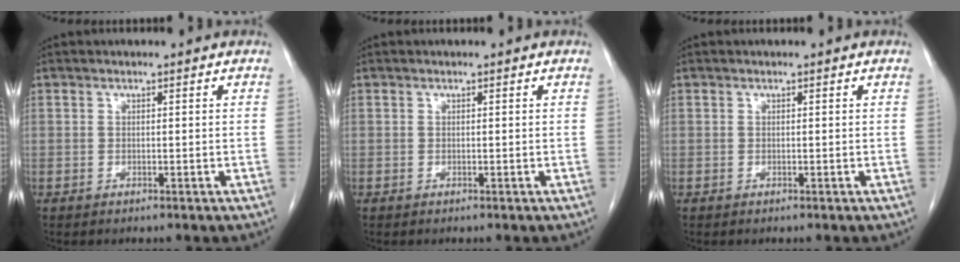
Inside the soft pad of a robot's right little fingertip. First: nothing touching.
{"total": 0.0}
{"total": 0.0}